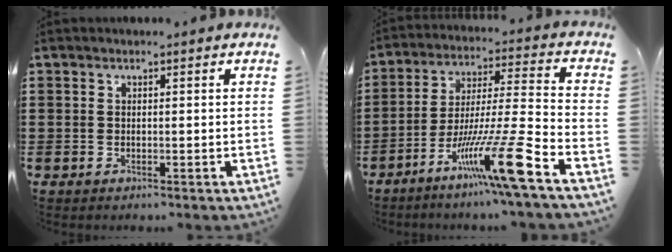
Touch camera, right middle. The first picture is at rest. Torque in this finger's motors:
{"motor_torque": [2.04, -0.10, 1.01, 0.21]}